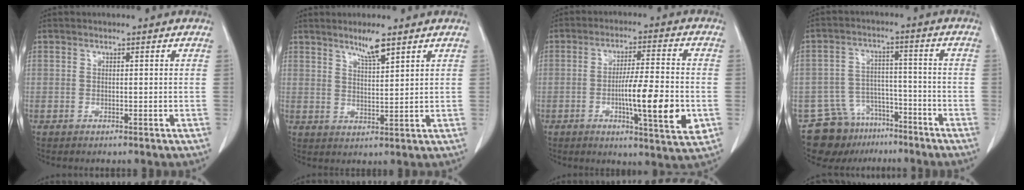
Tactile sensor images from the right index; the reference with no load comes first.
{"total": 4.1, "force": [3.1, 0.2, 2.7], "torque": [-0.049, -0.005, 0.058]}
{"total": 12.5, "force": [-2.8, 1.0, 12.1], "torque": [-0.186, -0.009, -0.046]}
{"total": 9.5, "force": [-7.2, 6.0, 1.5], "torque": [-0.025, 0.034, -0.114]}